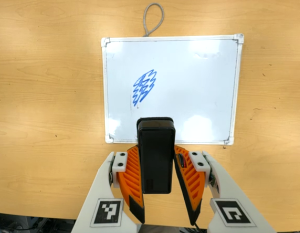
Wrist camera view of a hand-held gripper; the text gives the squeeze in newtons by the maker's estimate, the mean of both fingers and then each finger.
{"total": 6.0, "left": 5.1, "right": 6.9}